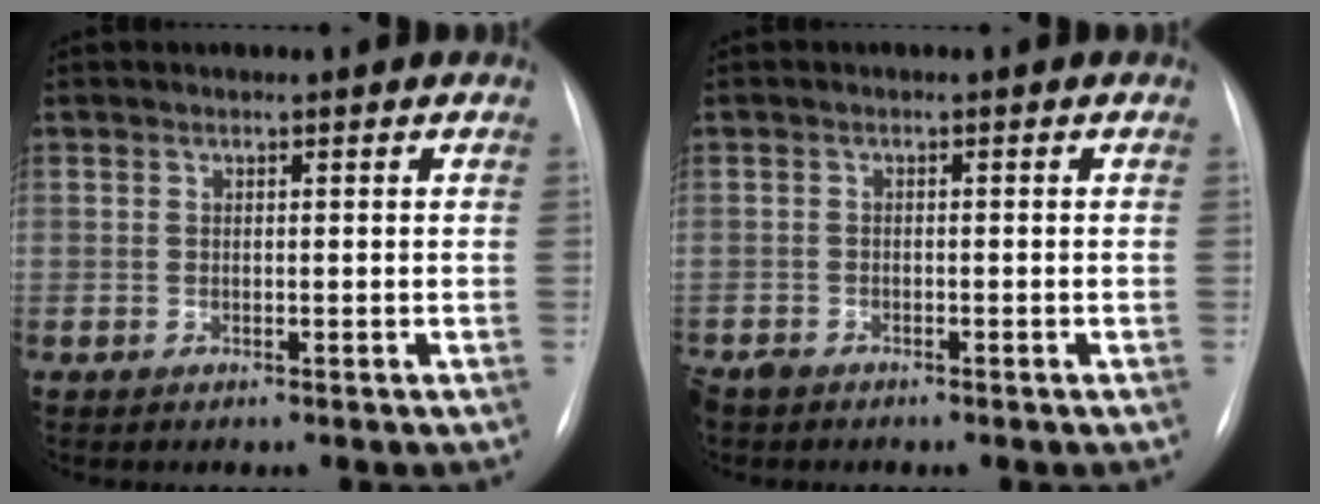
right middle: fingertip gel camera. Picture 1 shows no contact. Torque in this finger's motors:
{"motor_torque": [0.07, -0.08, 0.04, 0.04]}